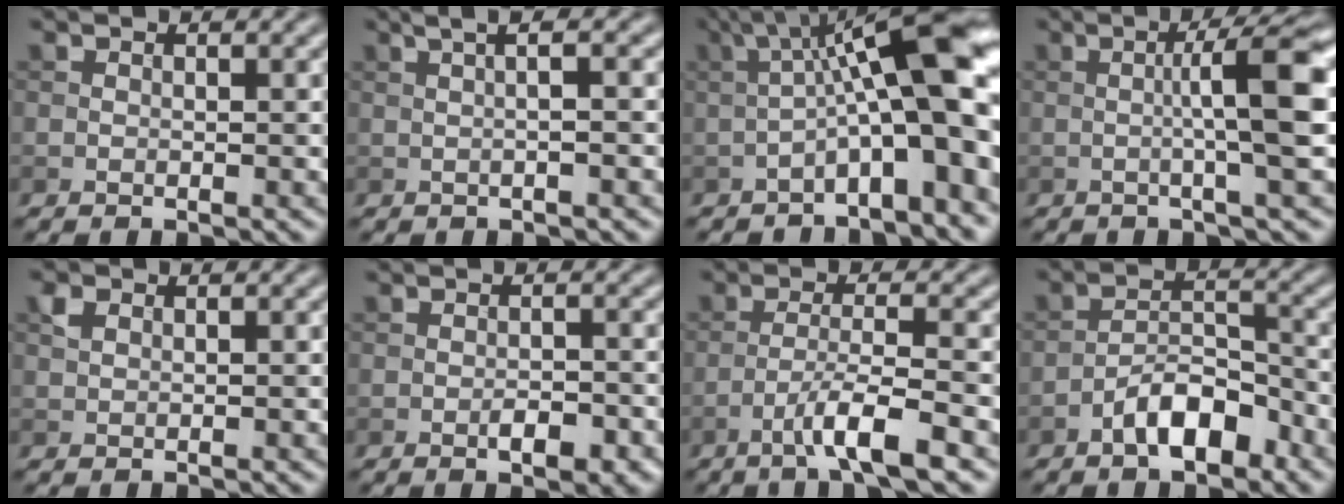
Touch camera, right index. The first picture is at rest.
{"total": 4.7, "force": [1.2, 2.0, 4.0], "torque": [-0.021, 0.024, -0.009]}
{"total": 12.0, "force": [-0.9, 2.2, 11.7], "torque": [-0.173, 0.039, -0.013]}
{"total": 6.0, "force": [0.1, 0.6, 6.0], "torque": [-0.088, 0.012, -0.002]}
{"total": 1.3, "force": [0.4, 0.9, 0.8], "torque": [-0.016, 0.002, 0.008]}
{"total": 2.8, "force": [-1.3, 1.0, 2.3], "torque": [-0.035, 0.000, -0.020]}
{"total": 4.9, "force": [-2.7, 0.5, 4.1], "torque": [-0.070, 0.008, -0.055]}
{"total": 4.9, "force": [-3.0, 2.0, 3.3], "torque": [-0.049, 0.013, -0.054]}